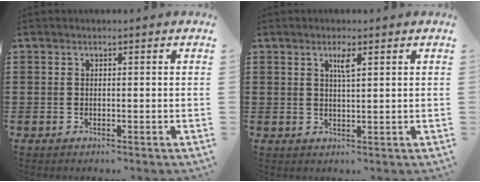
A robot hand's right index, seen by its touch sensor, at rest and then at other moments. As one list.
[{"total": 2.4, "force": [1.2, 0.3, 2.0], "torque": [-0.035, -0.002, 0.017]}]